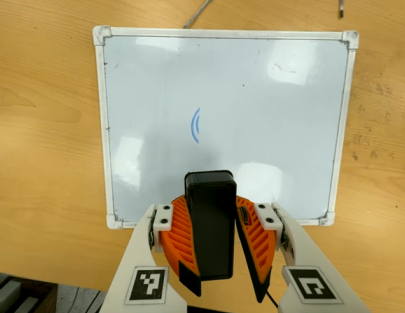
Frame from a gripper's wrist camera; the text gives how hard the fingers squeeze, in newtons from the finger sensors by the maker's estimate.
{"total": 10.5, "left": 10.2, "right": 10.8}